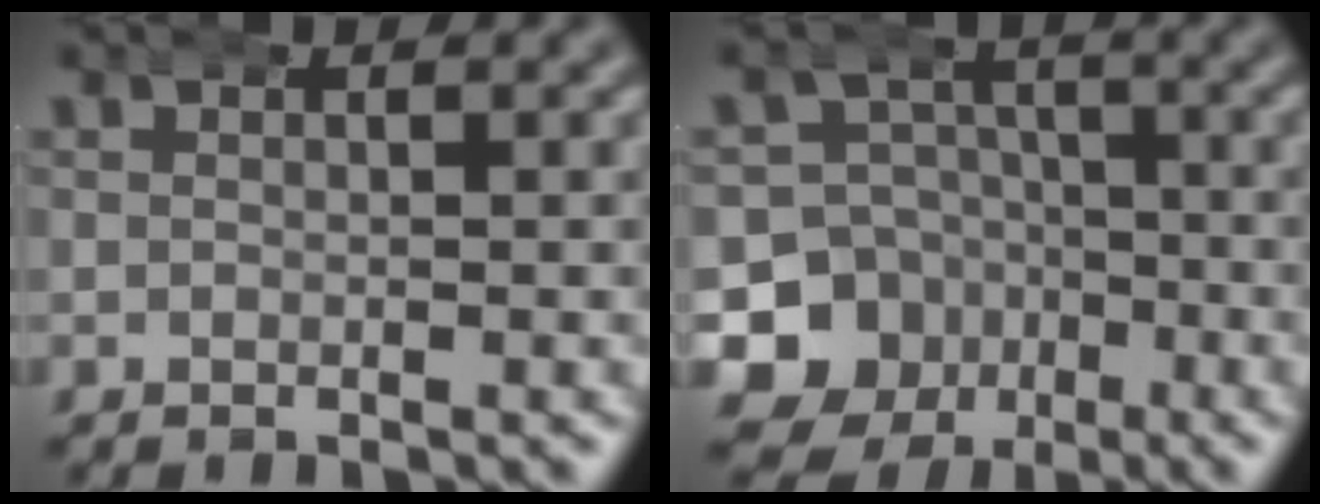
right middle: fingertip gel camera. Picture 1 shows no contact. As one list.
[{"total": 16.2, "force": [-6.9, 14.2, 3.5], "torque": [-0.094, -0.079, -0.110]}]